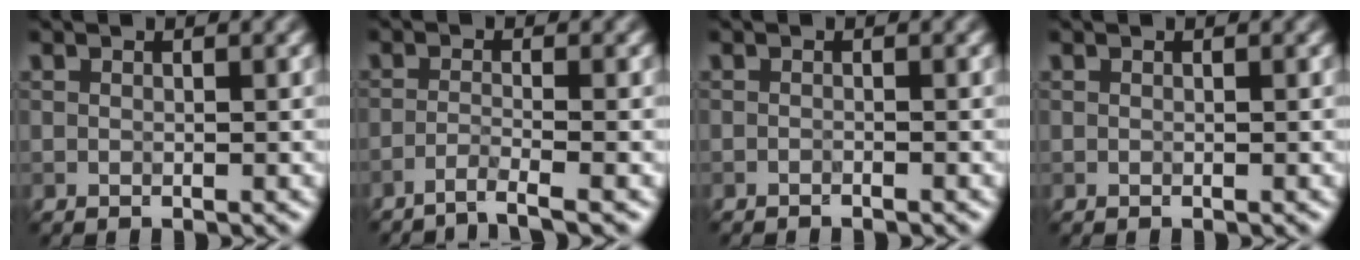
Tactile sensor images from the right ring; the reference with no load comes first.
{"total": 2.1, "force": [-1.6, 0.1, 1.5], "torque": [-0.019, 0.003, -0.046]}
{"total": 0.5, "force": [-0.5, 0.0, 0.2], "torque": [-0.004, -0.002, -0.012]}
{"total": 0.0}